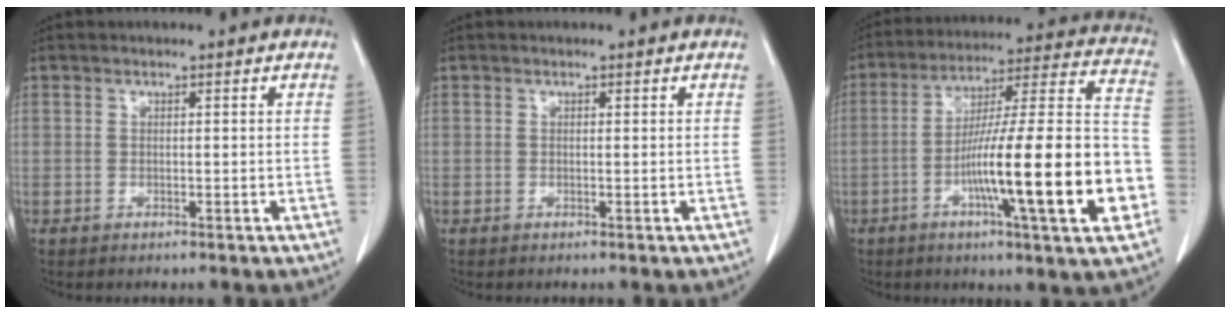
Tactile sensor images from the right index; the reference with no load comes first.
{"total": 0.0}
{"total": 23.1, "force": [-6.9, 1.0, 22.0], "torque": [-0.304, 0.004, -0.108]}